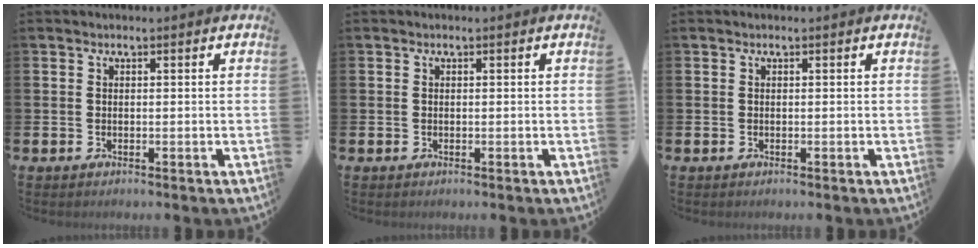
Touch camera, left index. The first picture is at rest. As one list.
[{"total": 0.0}, {"total": 0.0}]